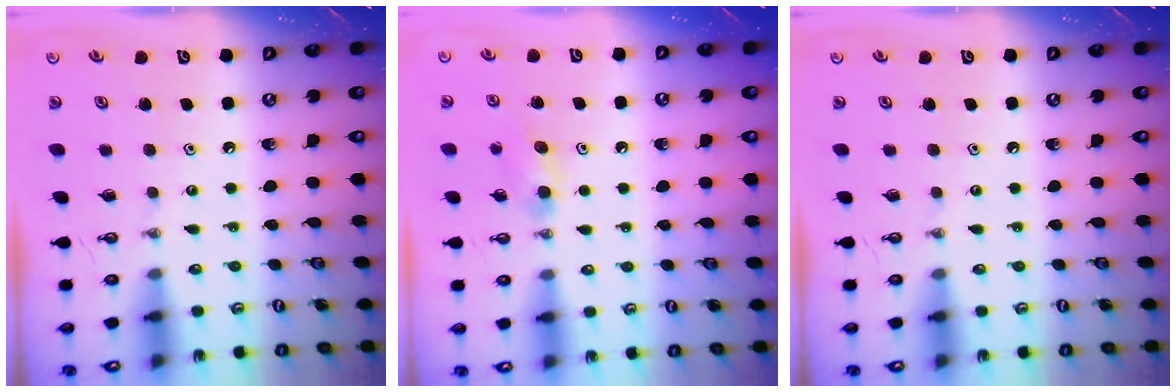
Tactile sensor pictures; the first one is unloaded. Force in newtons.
{"total": 7.2, "press": 3.9, "slide": 6.0}
{"total": 0.0}